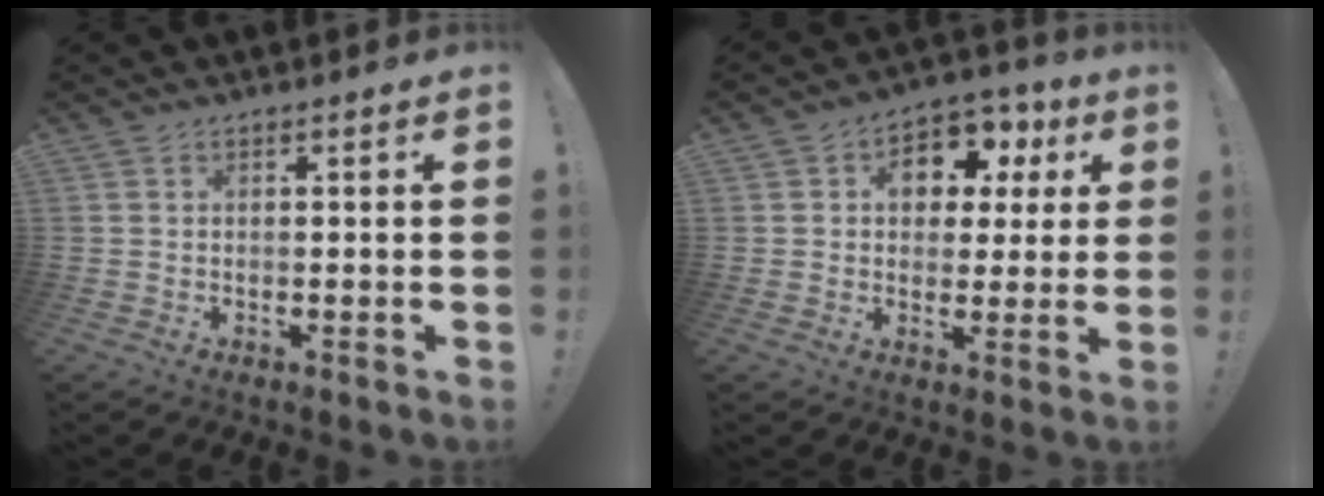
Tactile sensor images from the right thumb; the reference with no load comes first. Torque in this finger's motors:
{"motor_torque": [0.72, 1.19, 0.21, -0.11, 0.00]}